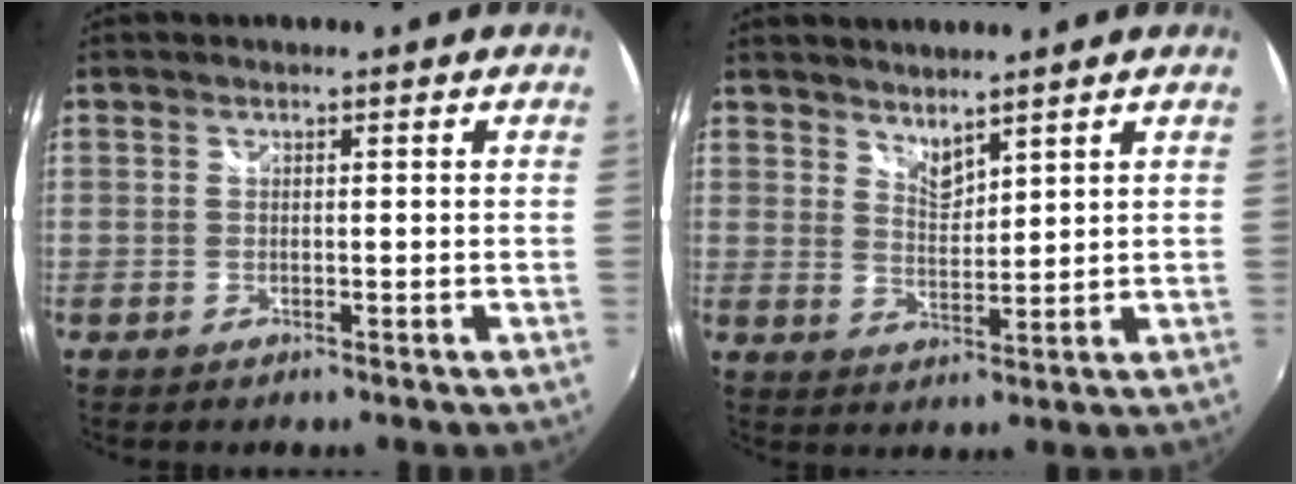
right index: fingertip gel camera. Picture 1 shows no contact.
{"total": 4.0, "force": [3.7, 0.9, 1.2], "torque": [-0.016, -0.005, 0.065]}